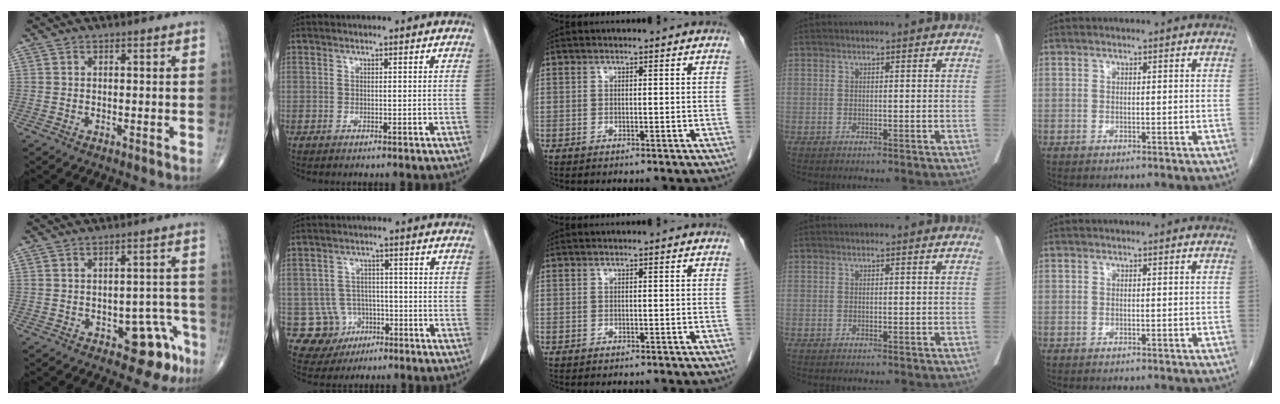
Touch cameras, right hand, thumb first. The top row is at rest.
{"thumb": {"total": 8.4, "force": [-4.5, 4.3, 5.7], "torque": [-0.031, 0.037, -0.052]}, "index": {"total": 7.3, "force": [-2.4, 6.9, 0.8], "torque": [-0.016, 0.010, -0.029]}}